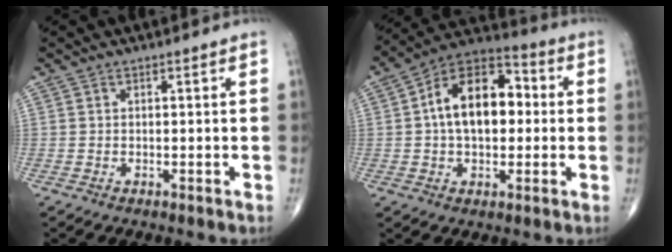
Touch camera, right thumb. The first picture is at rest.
{"total": 15.8, "force": [1.3, 9.6, 12.5], "torque": [-0.180, 0.032, 0.009]}